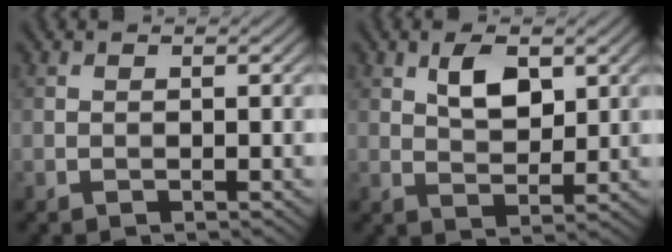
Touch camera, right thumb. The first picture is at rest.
{"total": 4.8, "force": [2.0, 2.5, 3.5], "torque": [-0.071, -0.001, 0.039]}